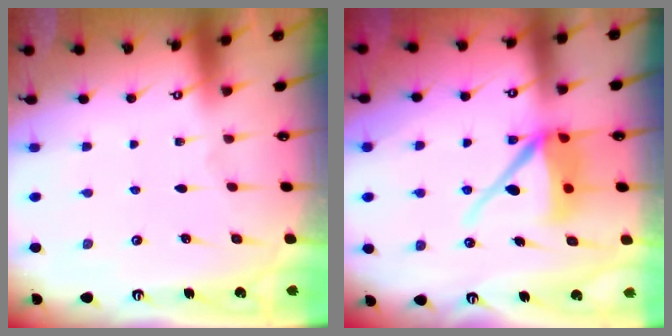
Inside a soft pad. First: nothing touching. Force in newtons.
{"total": 11.5, "press": 11.4, "slide": 1.5}